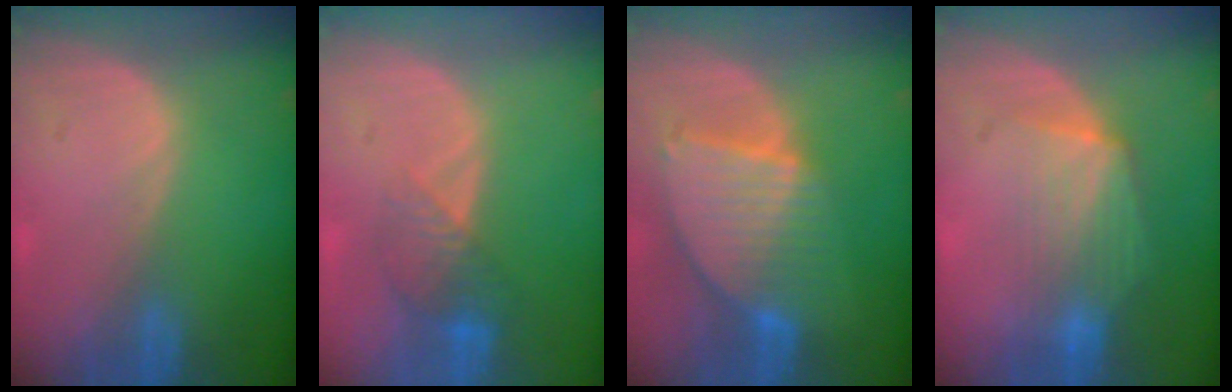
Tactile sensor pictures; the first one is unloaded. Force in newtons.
{"total": 4.1, "press": 3.9, "slide": 1.5}
{"total": 8.5, "press": 7.4, "slide": 4.1}
{"total": 7.0, "press": 6.5, "slide": 2.5}